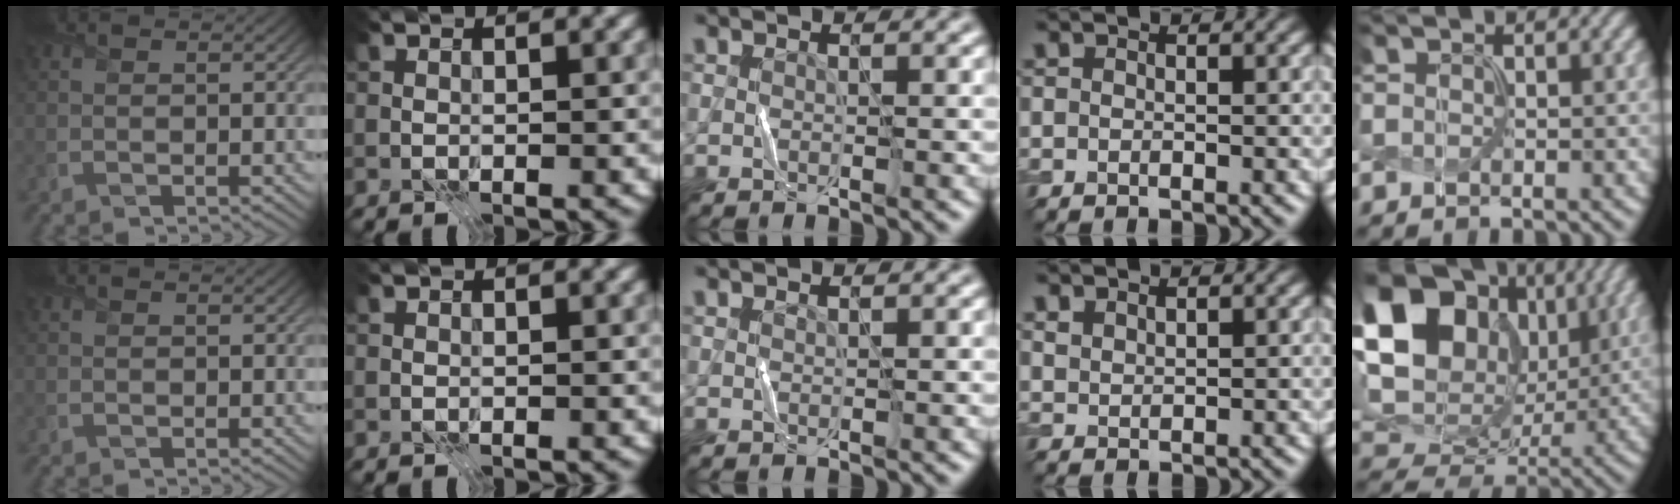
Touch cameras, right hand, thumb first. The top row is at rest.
{"ring": {"total": 1.2, "force": [1.1, 0.4, 0.3], "torque": [-0.011, -0.002, 0.026]}, "little": {"total": 20.3, "force": [7.1, 15.0, 11.7], "torque": [-0.259, 0.054, 0.124]}}